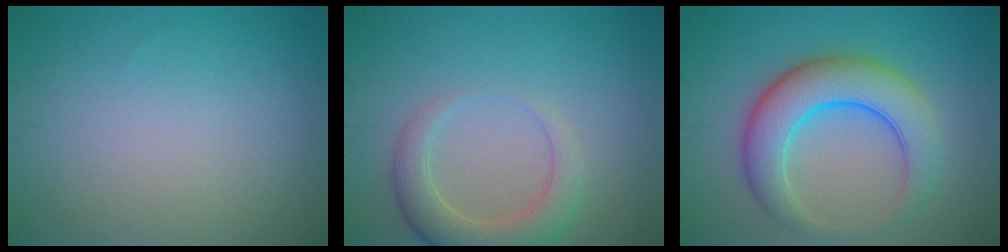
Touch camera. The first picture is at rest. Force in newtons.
{"total": 4.1, "press": 4.0, "slide": 0.5}
{"total": 7.0, "press": 7.0, "slide": 0.2}